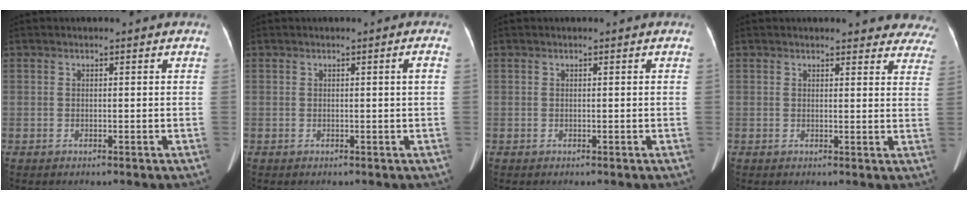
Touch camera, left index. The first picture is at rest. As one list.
[{"total": 1.1, "force": [0.1, -0.3, 1.0], "torque": [-0.014, 0.001, 0.002]}, {"total": 0.0}, {"total": 14.0, "force": [13.1, 3.5, 3.6], "torque": [0.001, -0.033, 0.119]}]